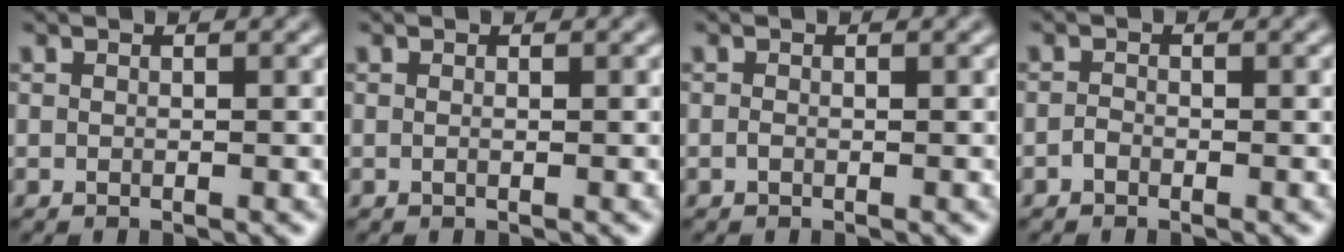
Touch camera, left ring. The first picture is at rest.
{"total": 0.0}
{"total": 0.0}
{"total": 0.7, "force": [-0.4, 0.4, 0.3], "torque": [-0.007, 0.000, -0.011]}